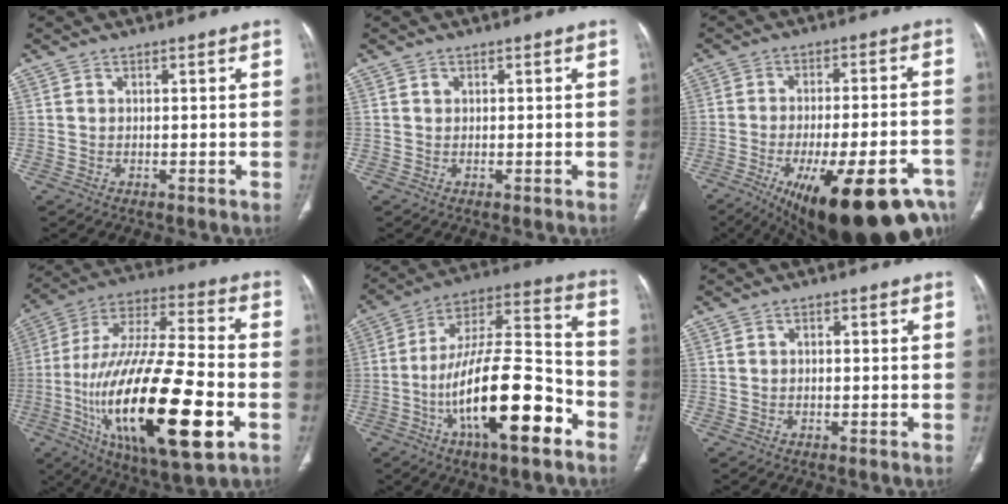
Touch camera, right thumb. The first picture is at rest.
{"total": 0.6, "force": [0.2, 0.5, 0.2], "torque": [0.000, 0.001, 0.004]}
{"total": 25.6, "force": [-14.1, 8.3, 19.7], "torque": [-0.240, 0.034, -0.196]}
{"total": 30.9, "force": [-9.0, 10.1, 27.8], "torque": [-0.548, 0.004, -0.146]}
{"total": 22.1, "force": [-9.1, 7.1, 18.8], "torque": [-0.328, 0.055, -0.150]}
{"total": 0.7, "force": [0.0, 0.5, 0.5], "torque": [-0.005, 0.002, -0.003]}